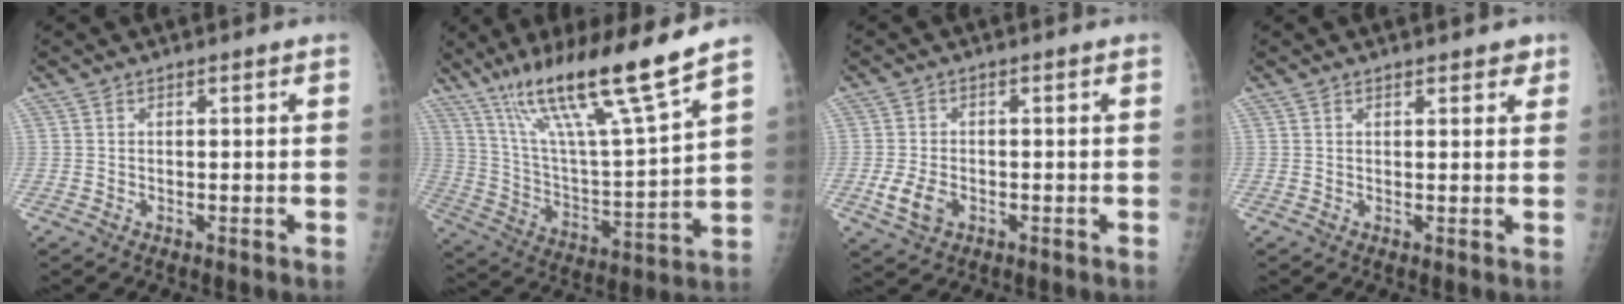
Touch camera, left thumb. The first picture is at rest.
{"total": 20.4, "force": [14.2, 0.8, 14.6], "torque": [-0.235, -0.067, 0.257]}
{"total": 4.6, "force": [-1.4, 3.0, 3.2], "torque": [-0.065, -0.002, -0.023]}
{"total": 2.4, "force": [1.8, 1.0, 1.2], "torque": [0.001, -0.006, 0.019]}